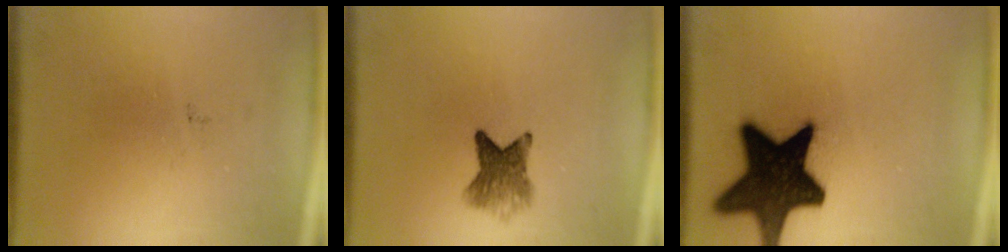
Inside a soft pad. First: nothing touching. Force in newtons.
{"total": 4.8}
{"total": 19.1}